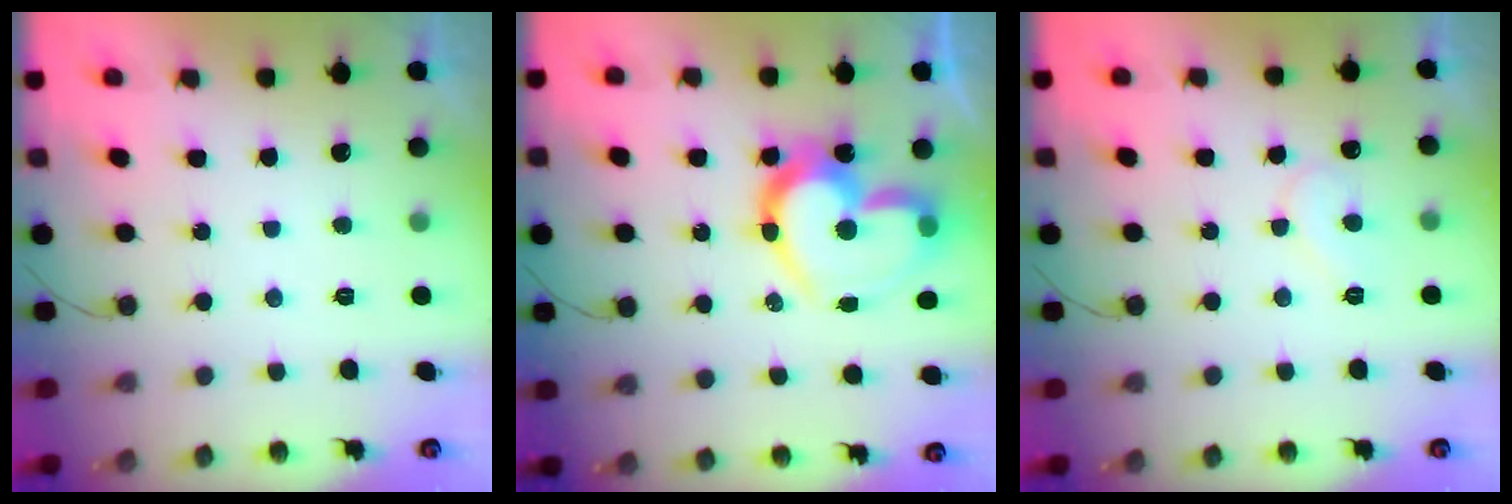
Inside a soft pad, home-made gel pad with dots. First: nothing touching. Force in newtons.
{"total": 20.1, "press": 20.1, "slide": 1.2}
{"total": 5.7, "press": 5.7, "slide": 0.6}